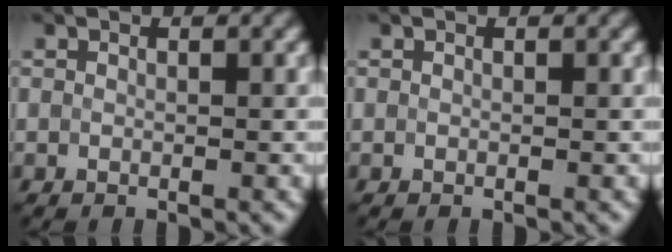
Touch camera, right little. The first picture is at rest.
{"total": 0.0}